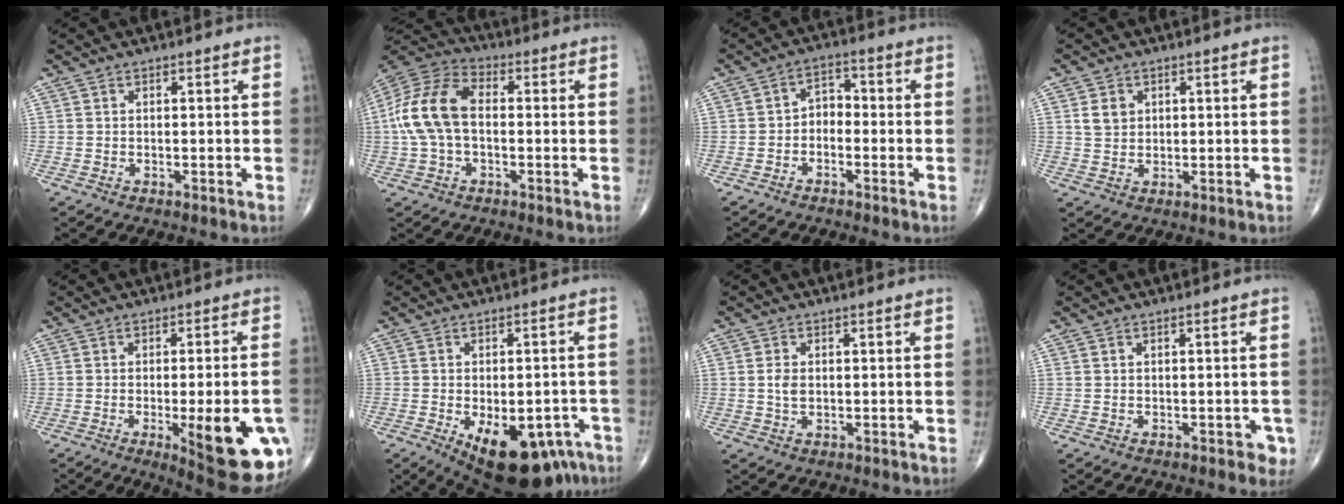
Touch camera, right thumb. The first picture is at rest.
{"total": 13.8, "force": [-0.1, 8.5, 10.9], "torque": [-0.227, 0.036, -0.010]}
{"total": 3.9, "force": [-1.4, 2.8, 2.3], "torque": [-0.022, 0.028, -0.038]}
{"total": 3.5, "force": [1.2, 2.8, 1.7], "torque": [-0.017, -0.005, 0.024]}
{"total": 18.0, "force": [-5.6, 5.1, 16.4], "torque": [-0.169, -0.001, -0.054]}
{"total": 17.3, "force": [-8.5, 8.7, 12.3], "torque": [-0.135, 0.009, -0.103]}
{"total": 2.4, "force": [0.1, 1.6, 1.8], "torque": [-0.034, -0.002, 0.002]}
{"total": 2.5, "force": [-0.7, 1.4, 1.9], "torque": [-0.008, 0.003, -0.007]}